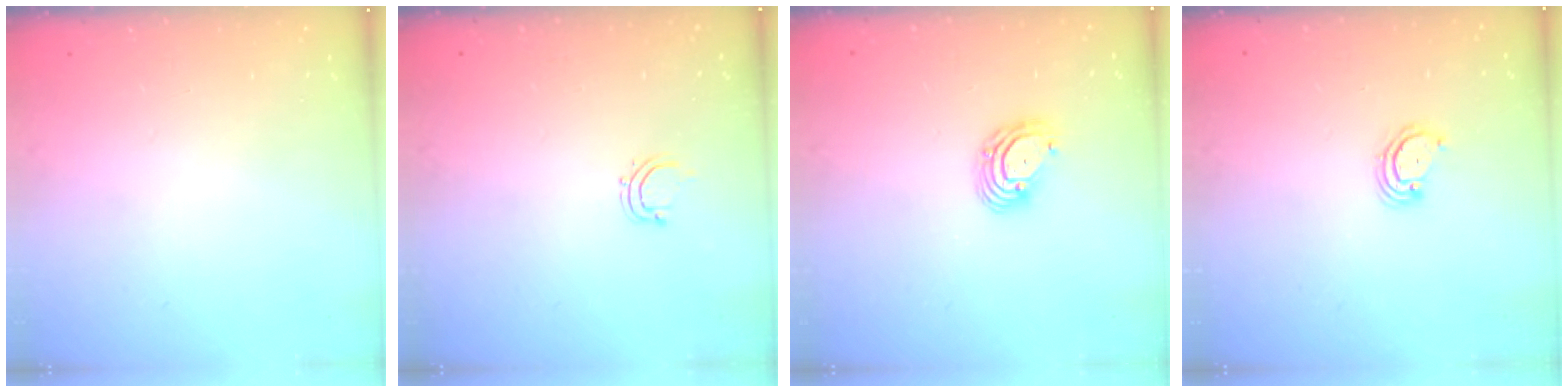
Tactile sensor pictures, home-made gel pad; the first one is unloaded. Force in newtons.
{"total": 2.8, "press": 2.8, "slide": 0.5}
{"total": 5.8, "press": 5.7, "slide": 0.8}
{"total": 2.9, "press": 2.9, "slide": 0.3}